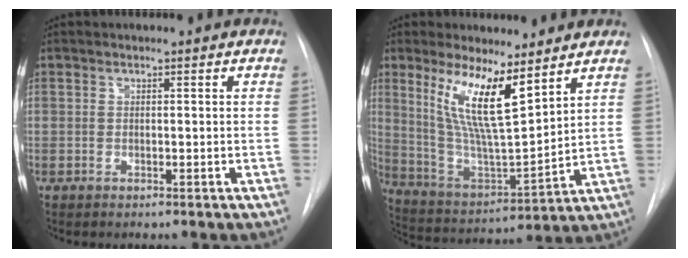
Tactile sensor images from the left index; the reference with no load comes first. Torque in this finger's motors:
{"motor_torque": [1.52, -0.61, 1.03, 0.21]}